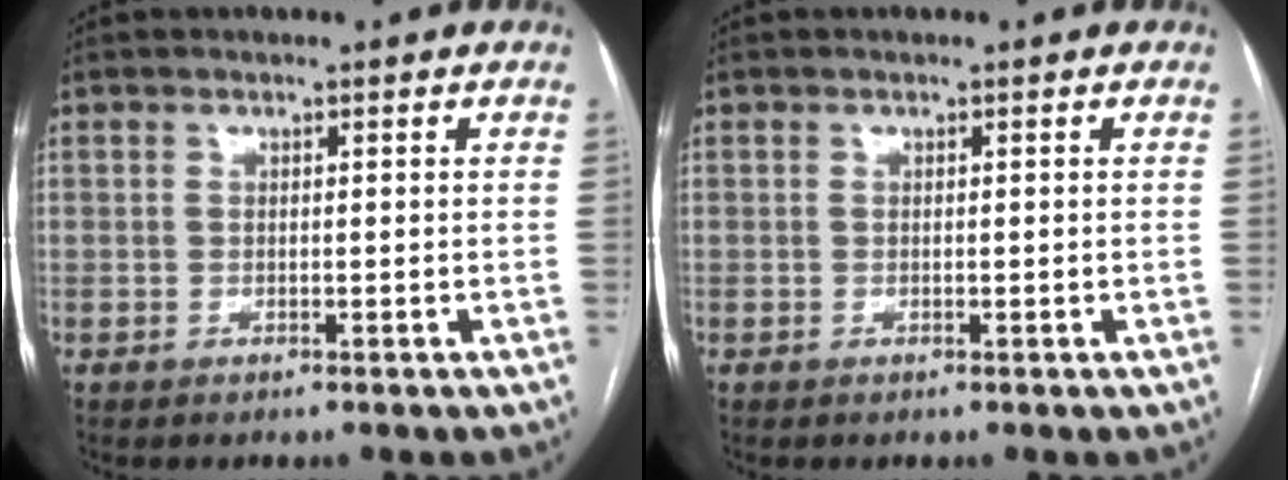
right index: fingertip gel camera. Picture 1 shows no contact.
{"total": 0.0}